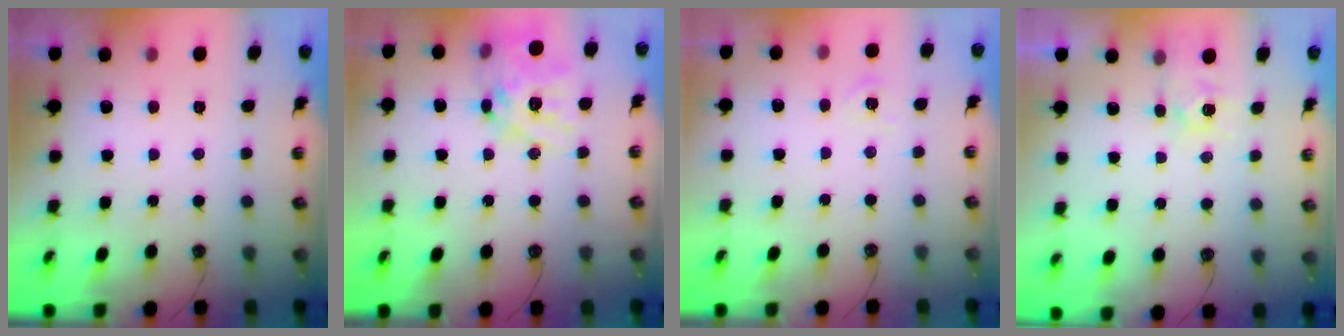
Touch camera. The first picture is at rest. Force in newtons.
{"total": 17.8, "press": 17.7, "slide": 1.6}
{"total": 7.1, "press": 7.0, "slide": 0.5}
{"total": 4.3, "press": 4.3, "slide": 0.4}